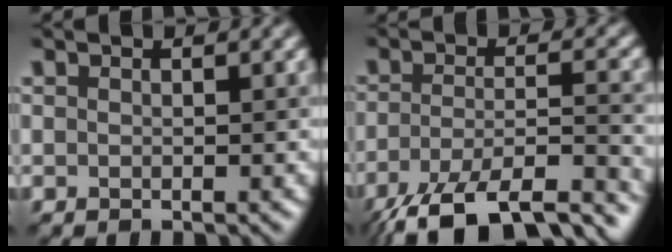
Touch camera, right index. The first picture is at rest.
{"total": 11.7, "force": [-8.4, 3.4, 7.4], "torque": [-0.138, -0.013, -0.140]}